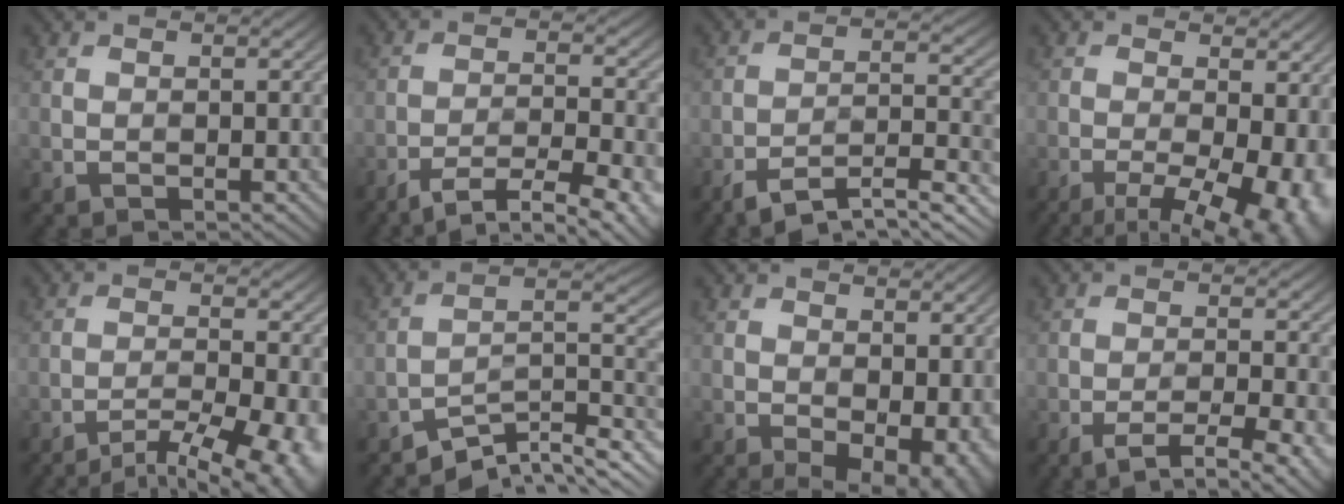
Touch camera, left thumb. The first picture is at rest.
{"total": 9.0, "force": [-6.4, 2.2, 6.0], "torque": [-0.107, -0.005, -0.098]}
{"total": 9.5, "force": [-7.2, 2.2, 5.8], "torque": [-0.100, 0.002, -0.117]}
{"total": 12.7, "force": [-4.9, 5.4, 10.4], "torque": [-0.145, -0.018, -0.053]}
{"total": 10.5, "force": [-7.7, 2.8, 6.7], "torque": [-0.107, -0.009, -0.094]}
{"total": 9.5, "force": [-6.3, 3.2, 6.4], "torque": [-0.087, -0.003, -0.116]}
{"total": 7.1, "force": [-1.5, 4.0, 5.6], "torque": [-0.072, -0.017, -0.015]}
{"total": 7.3, "force": [-4.7, 1.7, 5.4], "torque": [-0.092, 0.000, -0.064]}